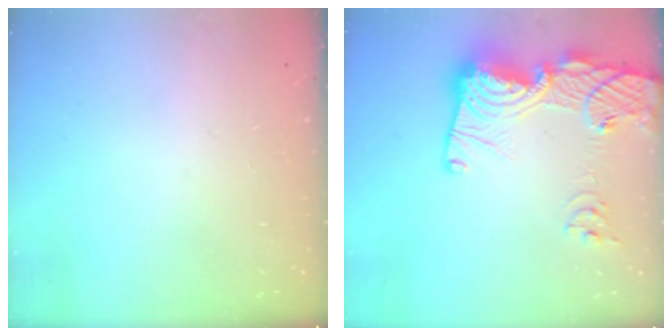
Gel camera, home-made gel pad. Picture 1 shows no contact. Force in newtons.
{"total": 19.9, "press": 19.7, "slide": 2.1}